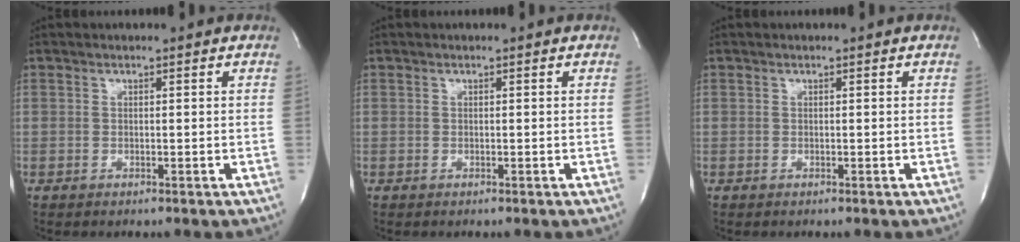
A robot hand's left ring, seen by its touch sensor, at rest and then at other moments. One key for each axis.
{"total": 0.0}
{"total": 0.0}